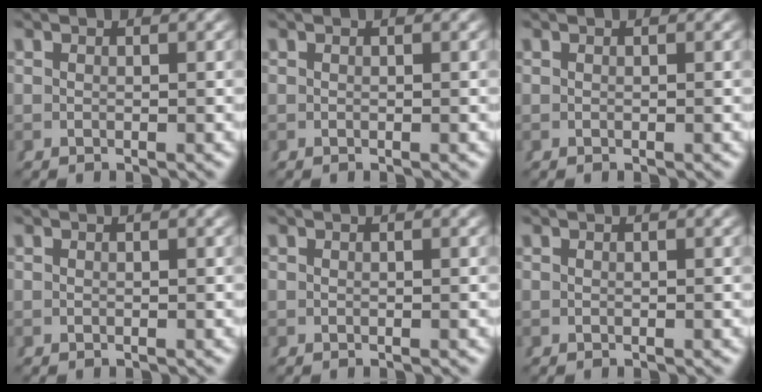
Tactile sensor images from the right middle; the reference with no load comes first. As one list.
[{"total": 0.0}, {"total": 0.0}, {"total": 0.0}, {"total": 0.0}, {"total": 0.0}]